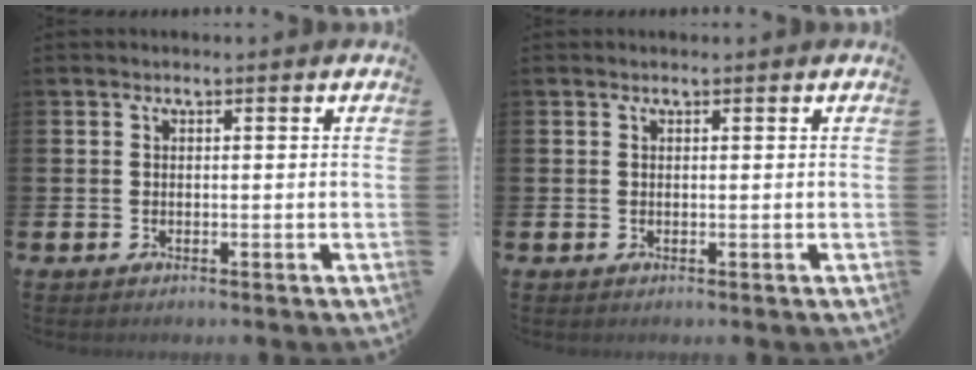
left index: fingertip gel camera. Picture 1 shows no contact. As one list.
[{"total": 0.0}]